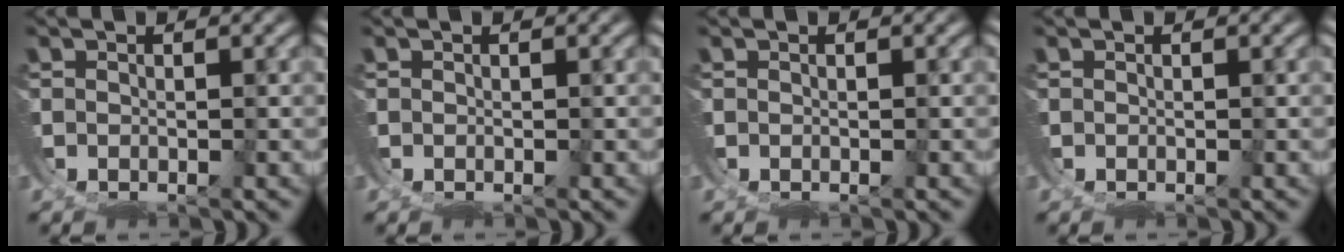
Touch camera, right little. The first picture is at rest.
{"total": 0.0}
{"total": 0.0}
{"total": 0.0}